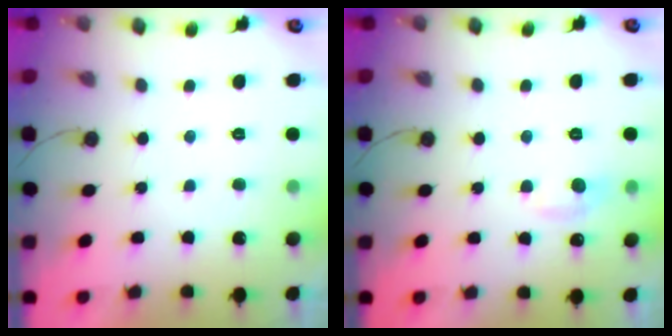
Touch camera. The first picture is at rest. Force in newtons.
{"total": 5.0, "press": 4.9, "slide": 0.6}